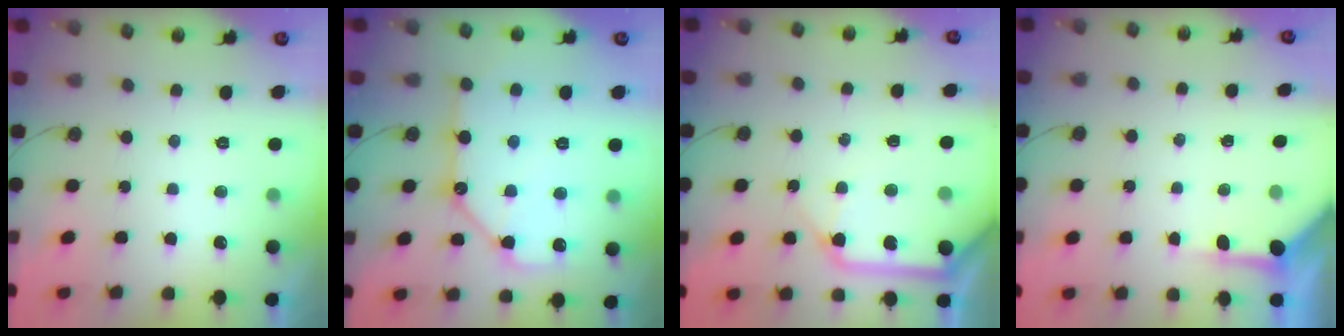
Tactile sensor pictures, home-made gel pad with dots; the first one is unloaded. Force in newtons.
{"total": 14.7, "press": 14.6, "slide": 1.8}
{"total": 12.3, "press": 12.2, "slide": 1.6}
{"total": 3.9, "press": 3.8, "slide": 0.4}